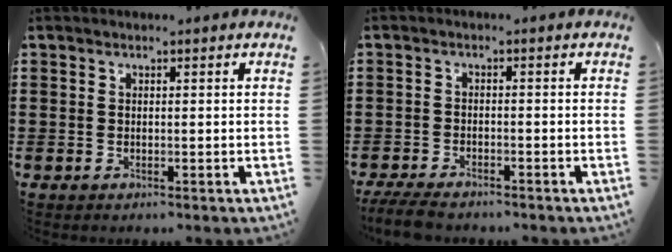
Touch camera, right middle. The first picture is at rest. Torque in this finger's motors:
{"motor_torque": [0.82, 0.07, 0.18, 0.08]}